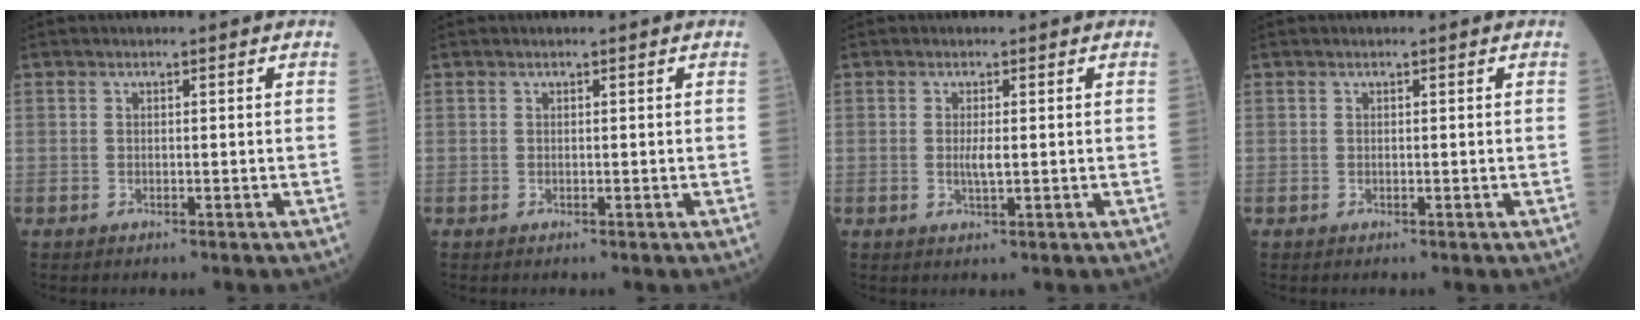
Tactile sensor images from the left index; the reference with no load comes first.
{"total": 0.0}
{"total": 1.8, "force": [-0.4, 0.2, 1.7], "torque": [-0.039, -0.007, -0.004]}
{"total": 0.0}